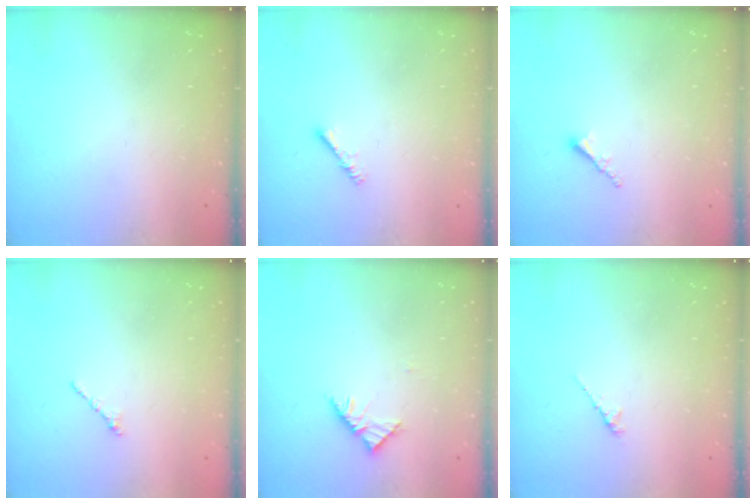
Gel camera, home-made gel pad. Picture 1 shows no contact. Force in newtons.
{"total": 2.3, "press": 2.3, "slide": 0.4}
{"total": 1.7, "press": 1.7, "slide": 0.3}
{"total": 1.2, "press": 1.1, "slide": 0.5}
{"total": 4.5, "press": 4.3, "slide": 1.0}
{"total": 2.0, "press": 2.0, "slide": 0.6}